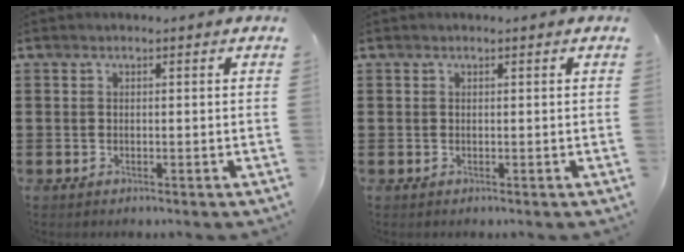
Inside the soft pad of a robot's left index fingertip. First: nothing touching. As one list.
[{"total": 0.0}]